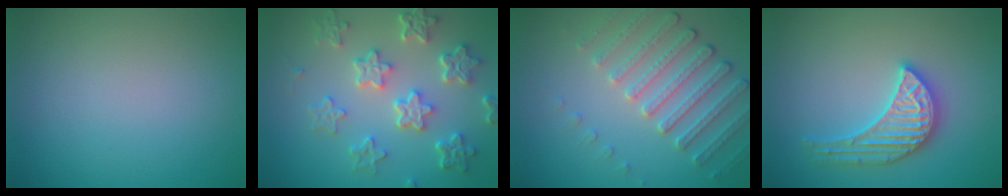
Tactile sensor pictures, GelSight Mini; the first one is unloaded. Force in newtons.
{"total": 6.0, "press": 4.7, "slide": 3.7}
{"total": 4.0, "press": 3.7, "slide": 1.5}
{"total": 3.8, "press": 3.8, "slide": 0.4}